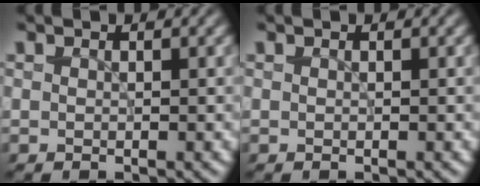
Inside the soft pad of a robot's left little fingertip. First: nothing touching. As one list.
[{"total": 0.0}]